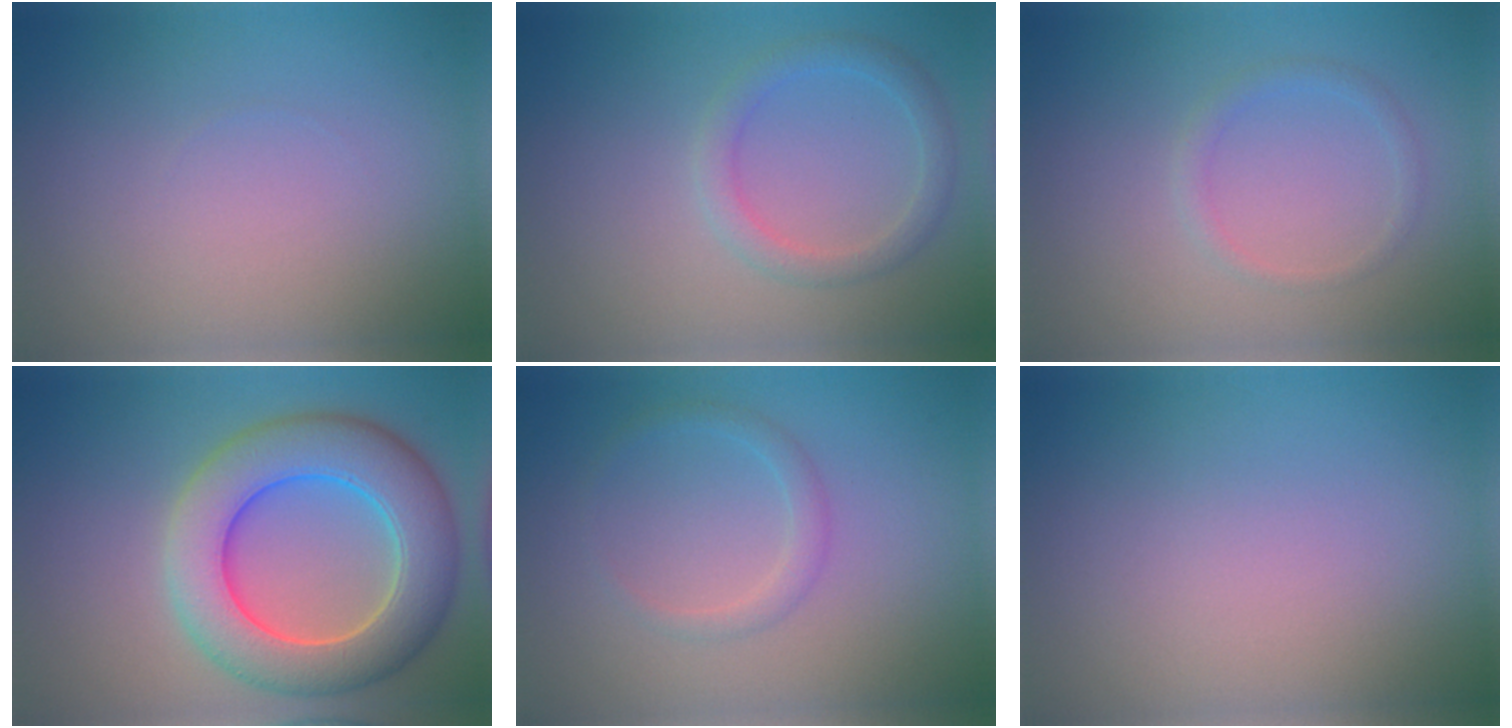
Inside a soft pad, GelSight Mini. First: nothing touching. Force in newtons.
{"total": 2.3, "press": 2.3, "slide": 0.0}
{"total": 1.3, "press": 1.3, "slide": 0.2}
{"total": 8.9, "press": 8.9, "slide": 0.4}
{"total": 1.5, "press": 1.5, "slide": 0.1}
{"total": 0.0}